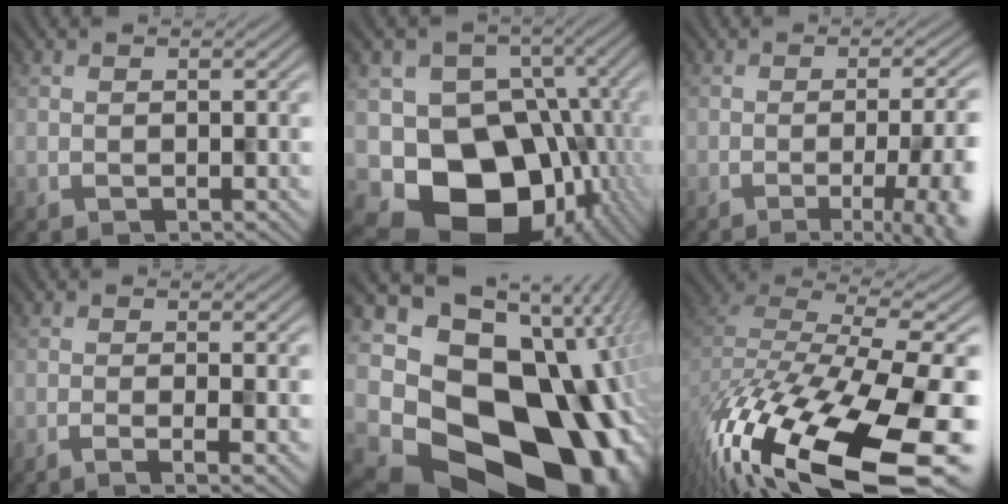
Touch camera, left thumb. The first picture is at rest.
{"total": 15.4, "force": [-5.7, 12.4, 7.1], "torque": [-0.118, -0.038, -0.081]}
{"total": 9.4, "force": [-3.1, 3.2, 8.3], "torque": [-0.083, -0.006, -0.038]}
{"total": 2.9, "force": [-1.0, 0.7, 2.6], "torque": [-0.032, 0.007, -0.017]}
{"total": 20.7, "force": [-5.0, 15.4, 12.9], "torque": [-0.258, -0.062, -0.049]}
{"total": 17.2, "force": [-9.8, 7.5, 12.0], "torque": [-0.259, -0.069, -0.125]}